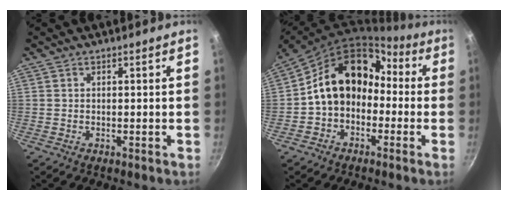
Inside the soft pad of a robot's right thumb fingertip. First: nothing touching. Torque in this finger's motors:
{"motor_torque": [0.38, 3.37, 1.69, -0.58, 0.23]}